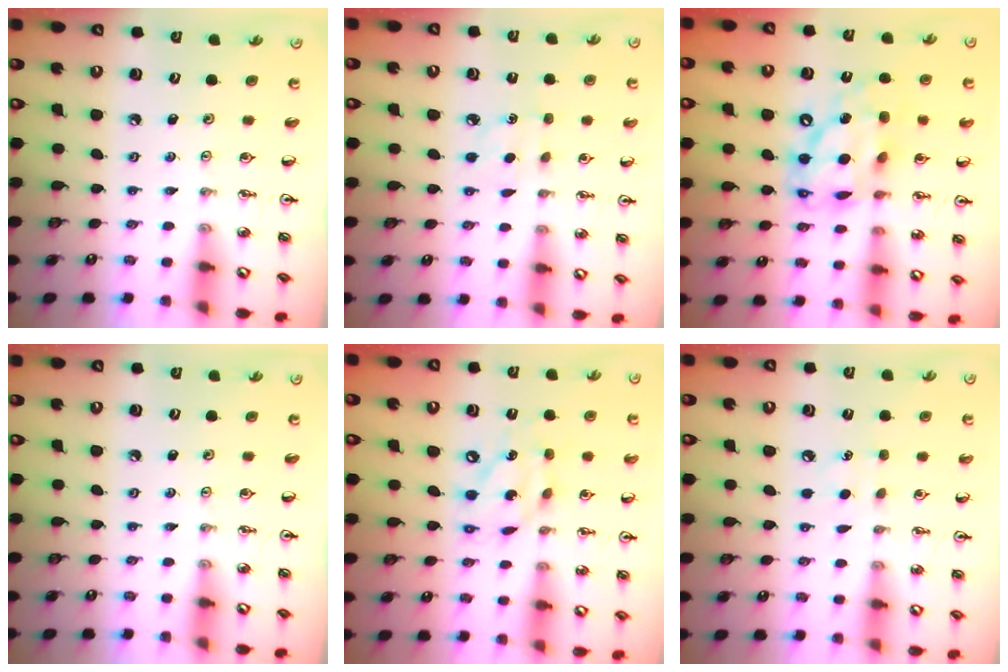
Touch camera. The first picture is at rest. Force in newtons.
{"total": 4.6, "press": 4.5, "slide": 0.6}
{"total": 15.2, "press": 15.1, "slide": 1.4}
{"total": 0.0}
{"total": 11.8, "press": 11.8, "slide": 0.9}
{"total": 4.9, "press": 4.9, "slide": 0.6}